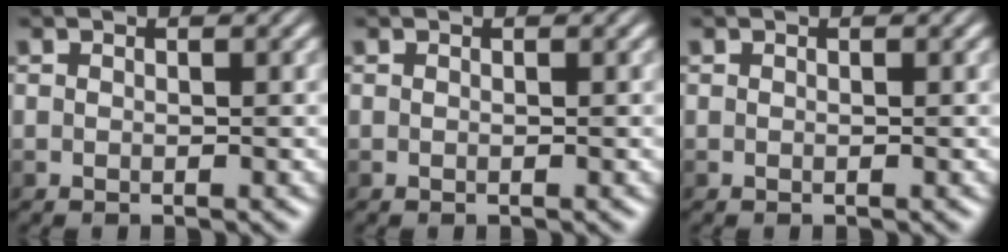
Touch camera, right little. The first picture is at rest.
{"total": 0.0}
{"total": 0.0}